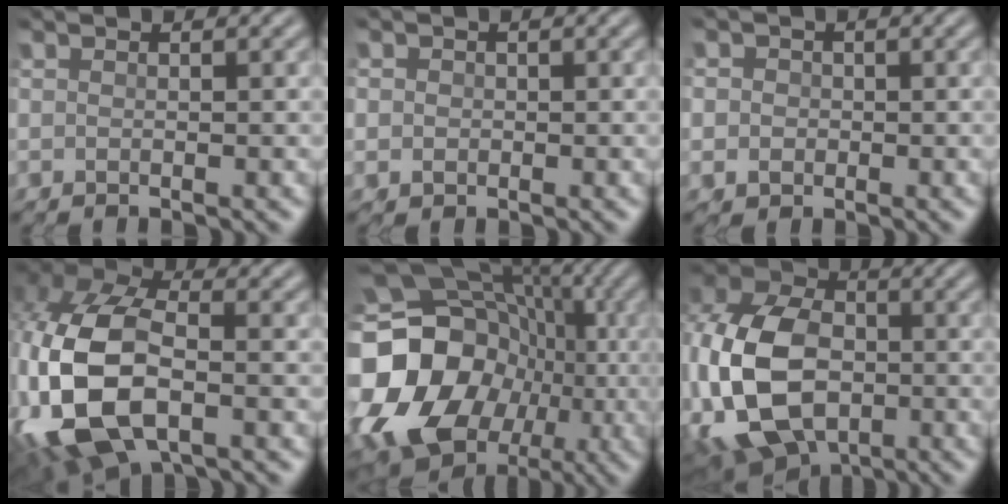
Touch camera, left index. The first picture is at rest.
{"total": 2.8, "force": [0.6, 2.5, 1.1], "torque": [-0.012, 0.018, -0.008]}
{"total": 4.4, "force": [0.4, 4.0, 1.7], "torque": [-0.030, 0.030, -0.014]}
{"total": 13.8, "force": [-3.2, 8.5, 10.4], "torque": [-0.259, -0.015, -0.055]}
{"total": 21.9, "force": [-4.3, 18.4, 11.2], "torque": [-0.209, -0.028, -0.109]}
{"total": 18.1, "force": [-3.1, 13.1, 12.1], "torque": [-0.283, -0.014, -0.061]}